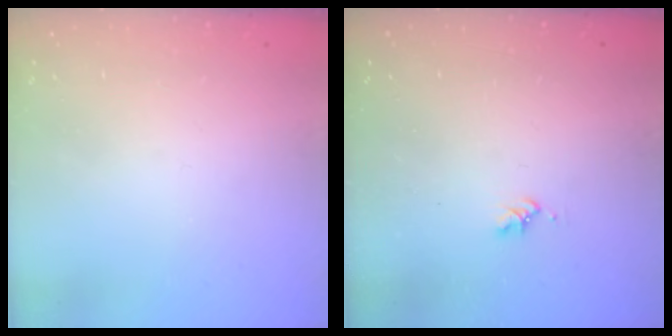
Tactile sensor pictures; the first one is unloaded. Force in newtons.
{"total": 1.6, "press": 1.6, "slide": 0.3}